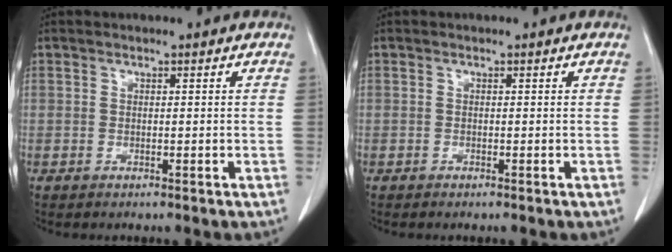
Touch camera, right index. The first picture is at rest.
{"total": 0.0}